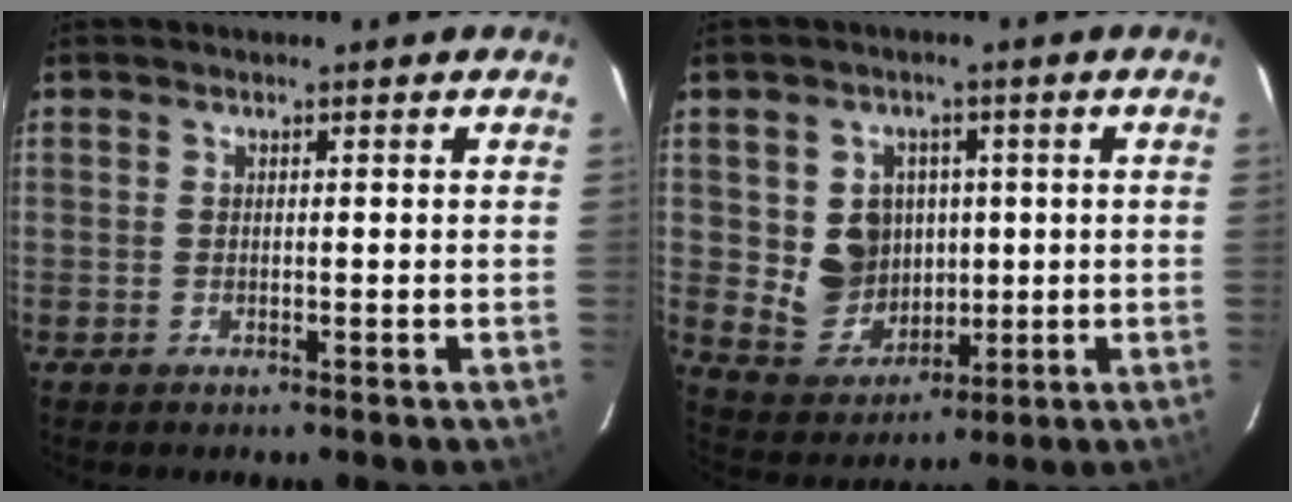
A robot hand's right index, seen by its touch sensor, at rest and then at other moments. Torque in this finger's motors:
{"motor_torque": [0.76, 0.53, 0.26, 0.03]}